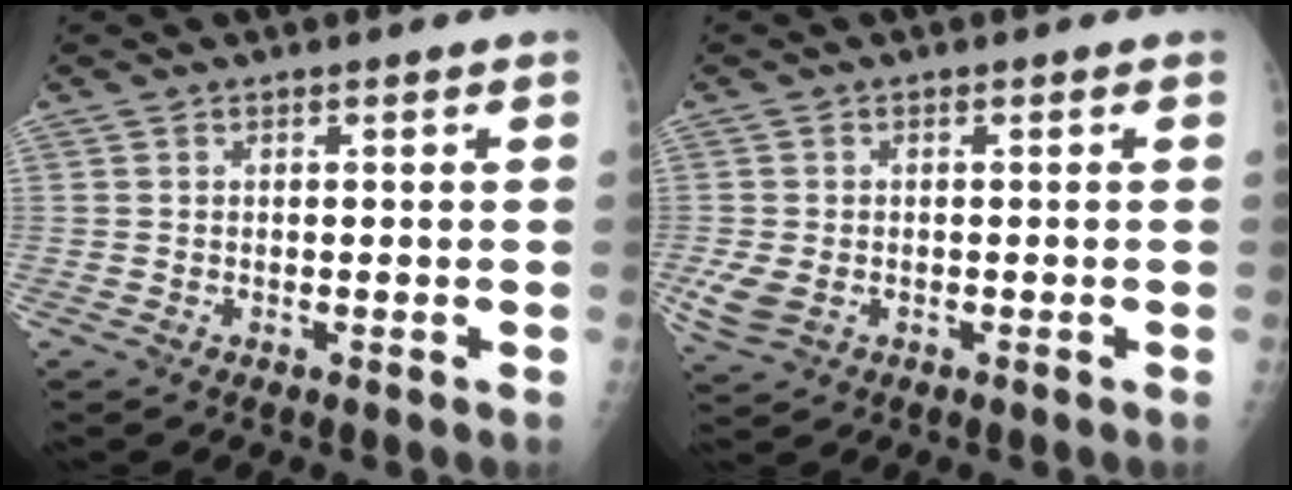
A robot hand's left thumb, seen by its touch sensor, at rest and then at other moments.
{"total": 4.6, "force": [-1.3, 3.2, 3.0], "torque": [-0.070, -0.008, -0.015]}